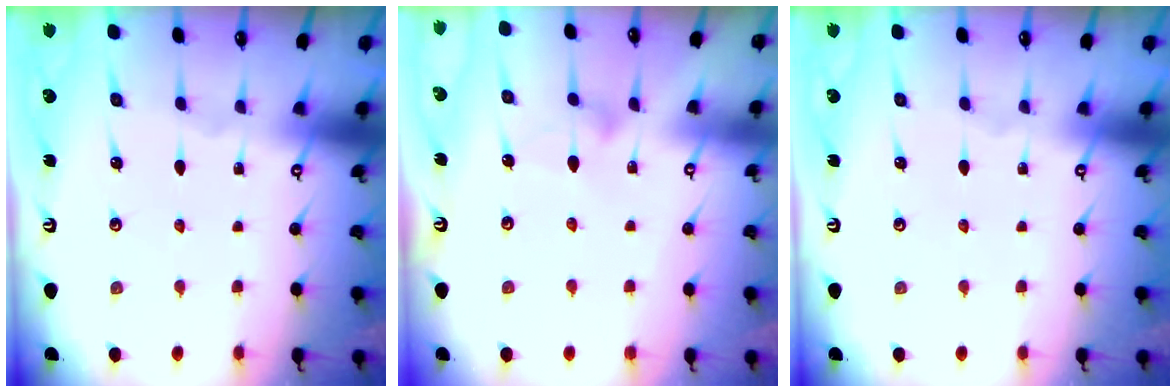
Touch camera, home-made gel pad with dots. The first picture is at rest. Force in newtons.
{"total": 5.7, "press": 5.7, "slide": 0.3}
{"total": 0.0}